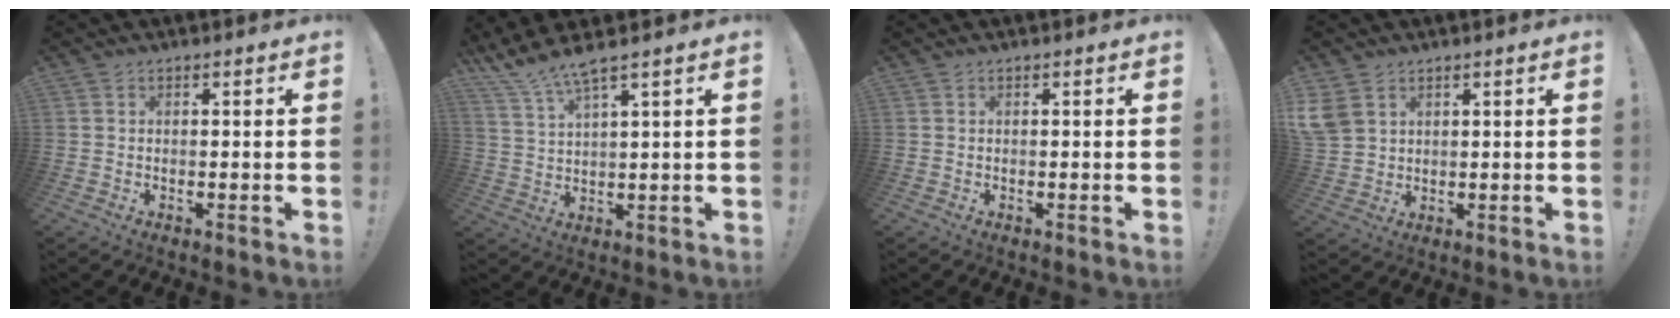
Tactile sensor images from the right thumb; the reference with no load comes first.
{"total": 6.6, "force": [5.4, 0.1, 3.8], "torque": [-0.085, -0.030, 0.100]}
{"total": 0.0}
{"total": 6.2, "force": [3.2, 4.5, 3.0], "torque": [-0.053, -0.007, 0.065]}